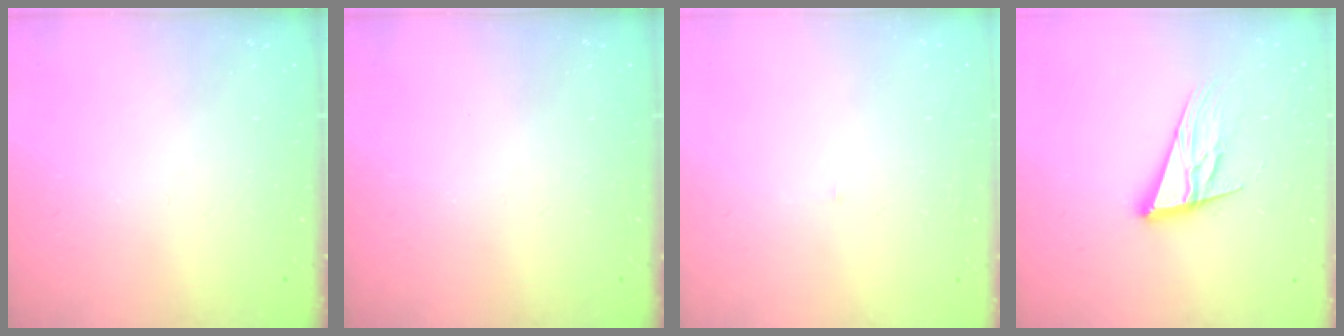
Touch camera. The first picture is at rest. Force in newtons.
{"total": 0.0}
{"total": 2.1, "press": 2.1, "slide": 0.1}
{"total": 14.7, "press": 14.1, "slide": 4.0}